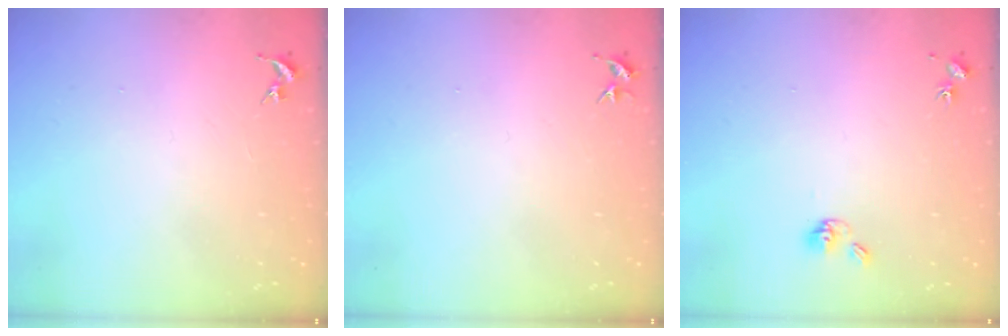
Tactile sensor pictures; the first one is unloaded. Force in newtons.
{"total": 3.3, "press": 3.3, "slide": 0.4}
{"total": 6.0, "press": 5.6, "slide": 2.1}